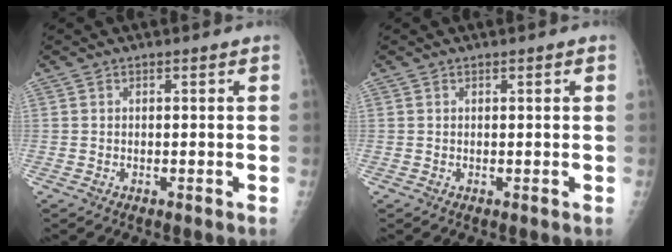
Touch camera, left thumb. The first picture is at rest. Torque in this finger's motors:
{"motor_torque": [-0.20, 0.07, -0.07, 0.04, 0.03]}